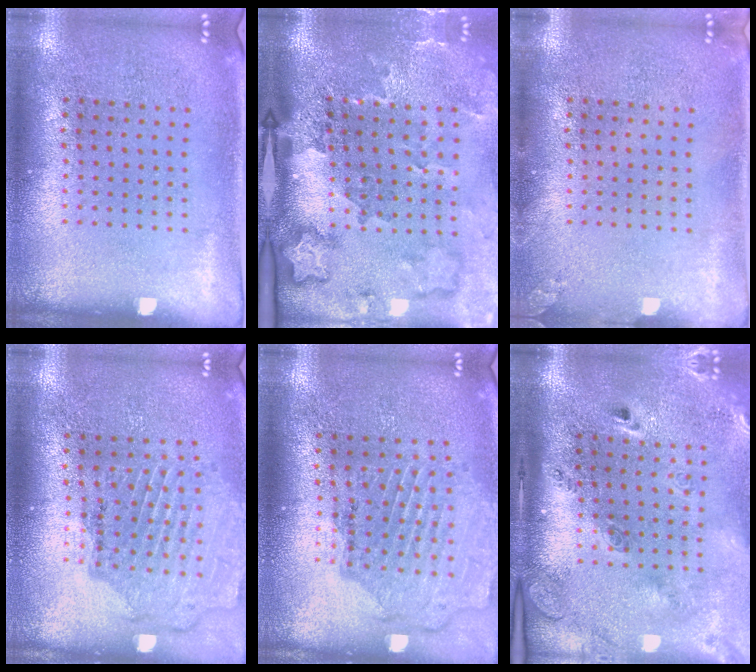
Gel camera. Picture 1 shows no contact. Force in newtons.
{"total": 3.5, "press": 2.3, "slide": 2.6}
{"total": 0.9, "press": 0.9, "slide": 0.1}
{"total": 1.6, "press": 1.6, "slide": 0.2}
{"total": 1.6, "press": 1.6, "slide": 0.2}
{"total": 2.9, "press": 2.0, "slide": 2.1}